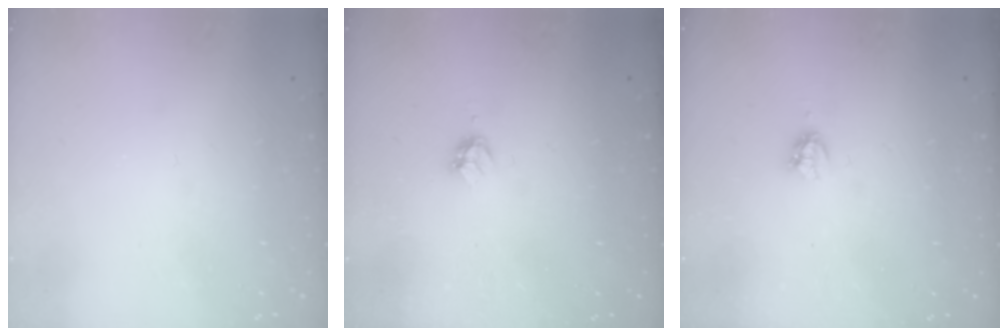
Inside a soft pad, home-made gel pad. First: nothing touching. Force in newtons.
{"total": 3.2, "press": 3.1, "slide": 0.5}
{"total": 4.0, "press": 4.0, "slide": 0.4}